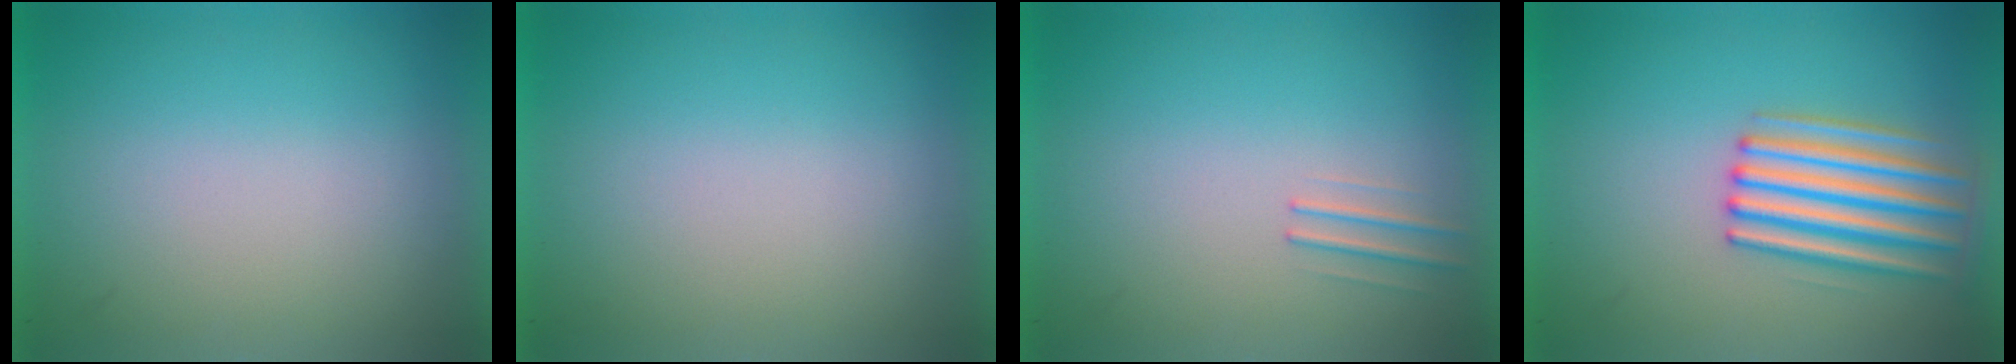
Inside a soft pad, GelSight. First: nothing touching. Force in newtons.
{"total": 0.0}
{"total": 1.1}
{"total": 4.6}